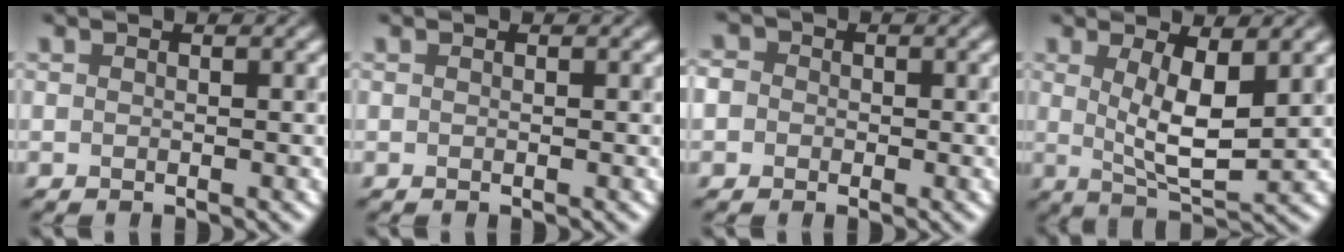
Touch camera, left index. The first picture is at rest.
{"total": 0.0}
{"total": 3.5, "force": [0.5, 3.1, 1.4], "torque": [-0.001, 0.021, -0.032]}
{"total": 5.3, "force": [1.2, 1.8, 4.8], "torque": [-0.093, -0.011, 0.026]}